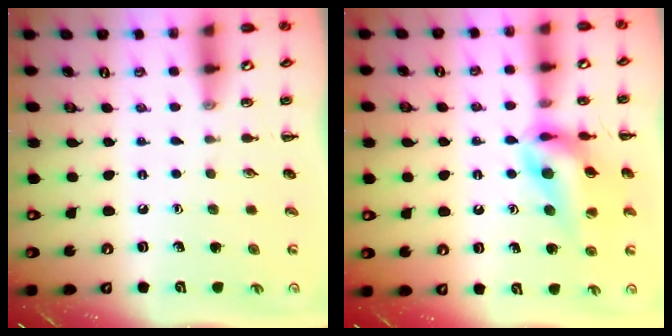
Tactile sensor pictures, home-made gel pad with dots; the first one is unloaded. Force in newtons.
{"total": 13.1, "press": 12.5, "slide": 4.0}